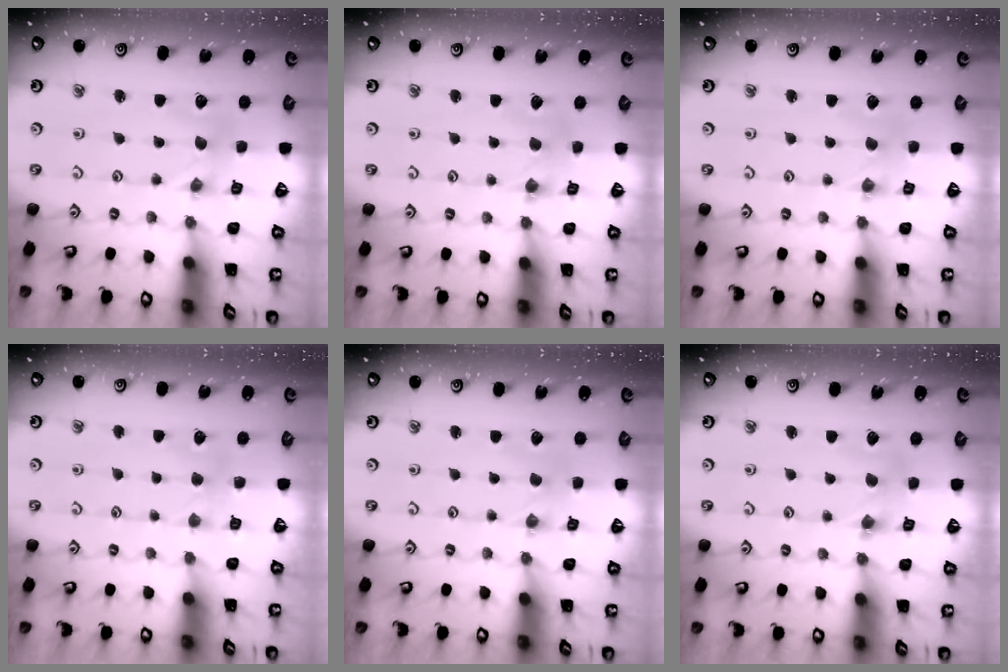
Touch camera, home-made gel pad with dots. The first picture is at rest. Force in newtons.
{"total": 0.8, "press": 0.7, "slide": 0.3}
{"total": 0.0}
{"total": 3.8, "press": 3.8, "slide": 0.6}
{"total": 0.0}
{"total": 2.5, "press": 2.5, "slide": 0.4}